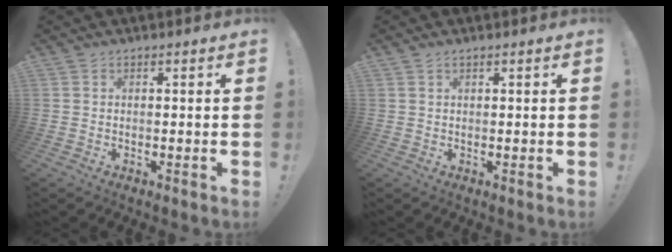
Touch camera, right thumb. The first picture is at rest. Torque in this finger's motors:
{"motor_torque": [-0.29, 0.21, -0.22, -0.05, 0.10]}